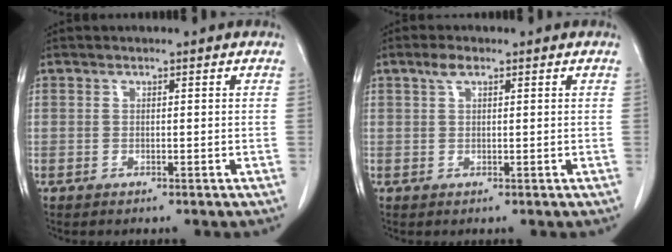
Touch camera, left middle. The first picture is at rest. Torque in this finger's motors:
{"motor_torque": [0.42, -0.30, -0.10, -0.01]}